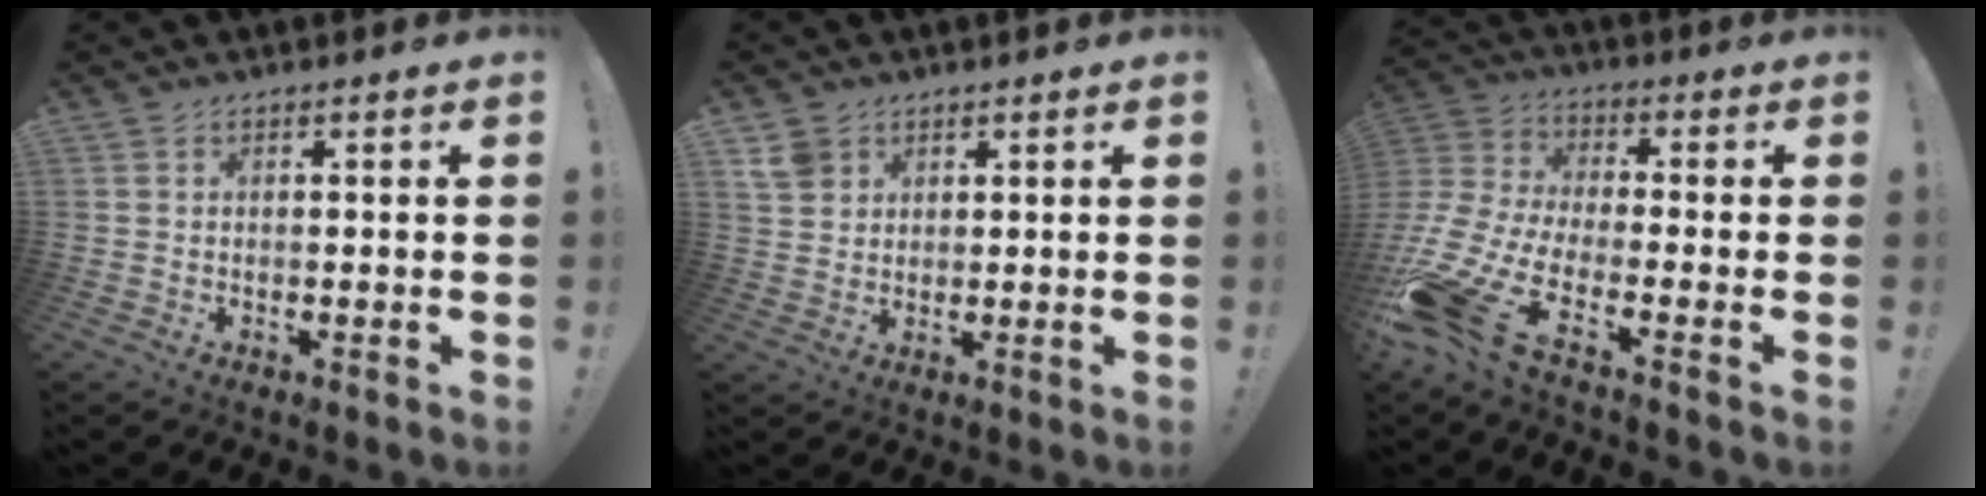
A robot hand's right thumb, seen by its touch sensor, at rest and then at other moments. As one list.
[{"total": 5.3, "force": [3.0, 4.0, 1.8], "torque": [-0.029, -0.007, 0.060]}, {"total": 13.7, "force": [-8.2, 4.5, 10.0], "torque": [-0.226, 0.020, -0.147]}]